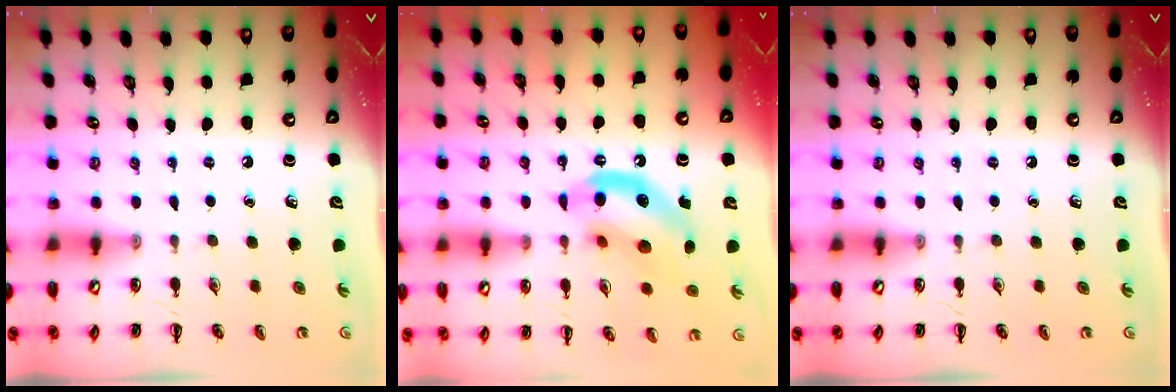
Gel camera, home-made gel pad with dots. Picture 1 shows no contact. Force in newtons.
{"total": 12.8, "press": 12.4, "slide": 3.2}
{"total": 0.0}